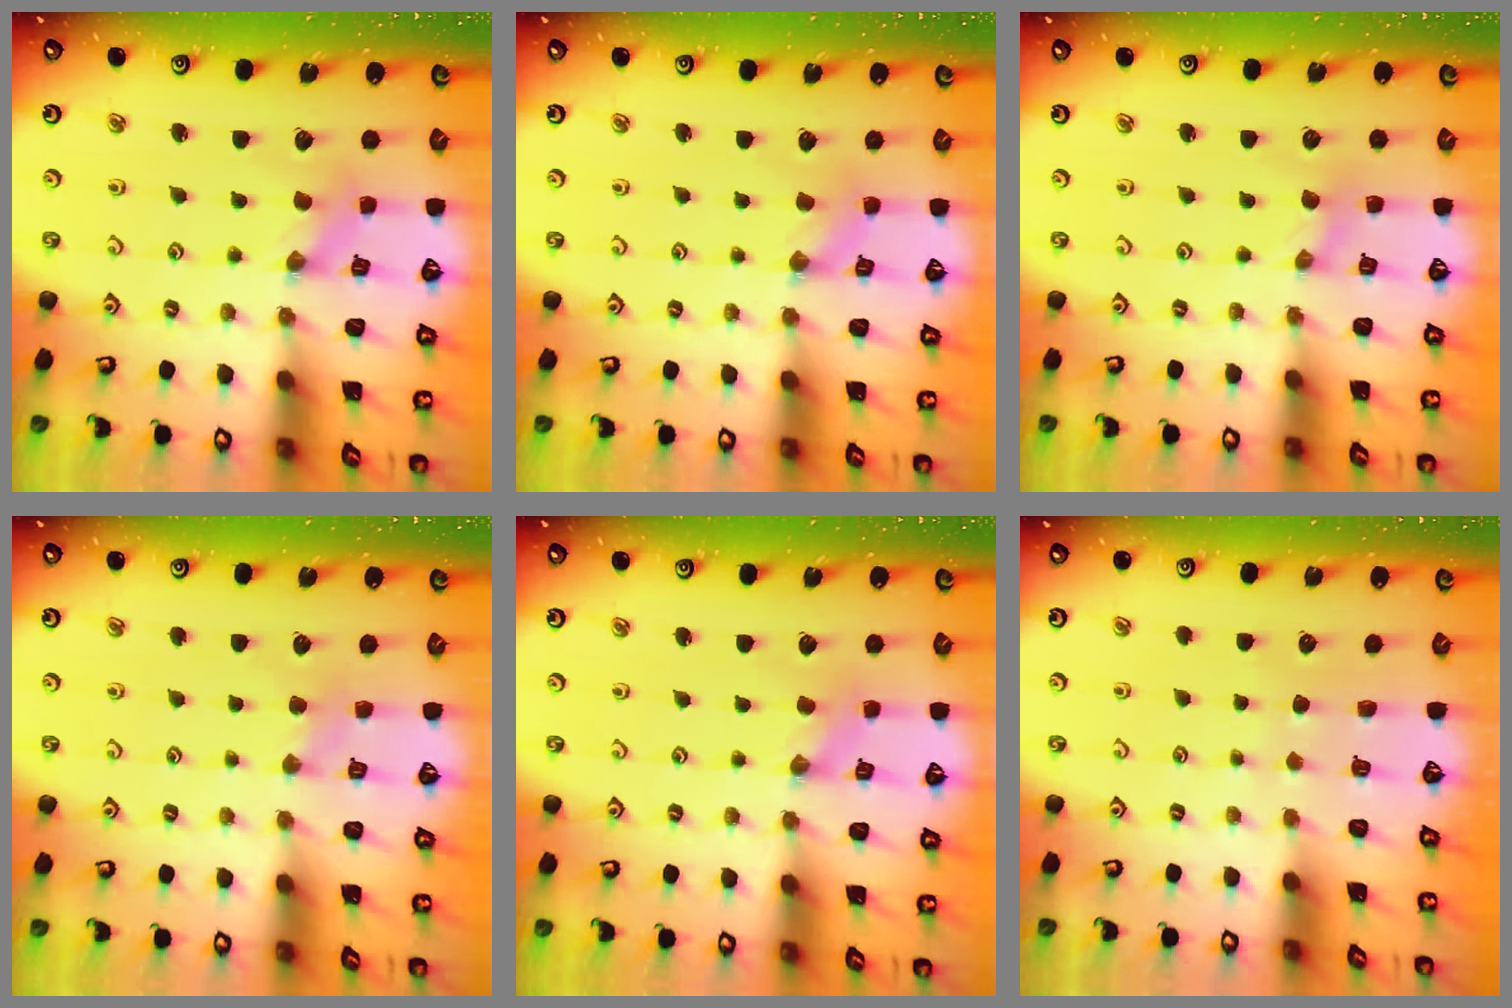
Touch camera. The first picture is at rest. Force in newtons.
{"total": 0.6, "press": 0.6, "slide": 0.2}
{"total": 1.4, "press": 1.4, "slide": 0.2}
{"total": 2.2, "press": 2.2, "slide": 0.4}
{"total": 0.0}
{"total": 0.0}